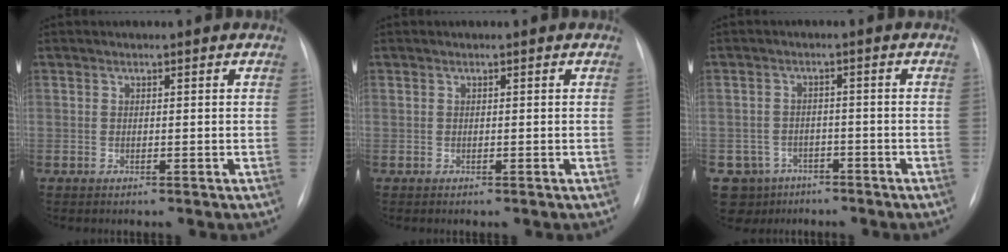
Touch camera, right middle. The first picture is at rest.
{"total": 0.0}
{"total": 5.9, "force": [-3.7, 4.7, 0.1], "torque": [0.006, 0.009, -0.051]}